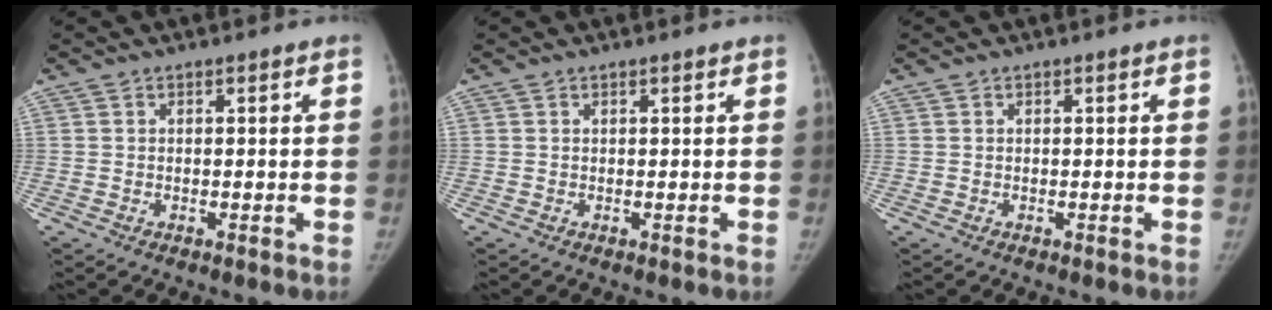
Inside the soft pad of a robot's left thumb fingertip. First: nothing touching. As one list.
[{"total": 0.0}, {"total": 0.0}]